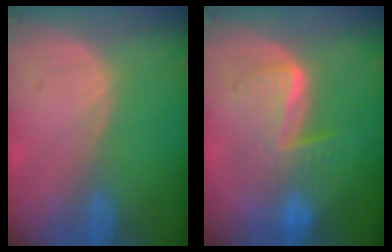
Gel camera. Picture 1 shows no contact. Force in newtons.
{"total": 7.3, "press": 7.3, "slide": 0.2}